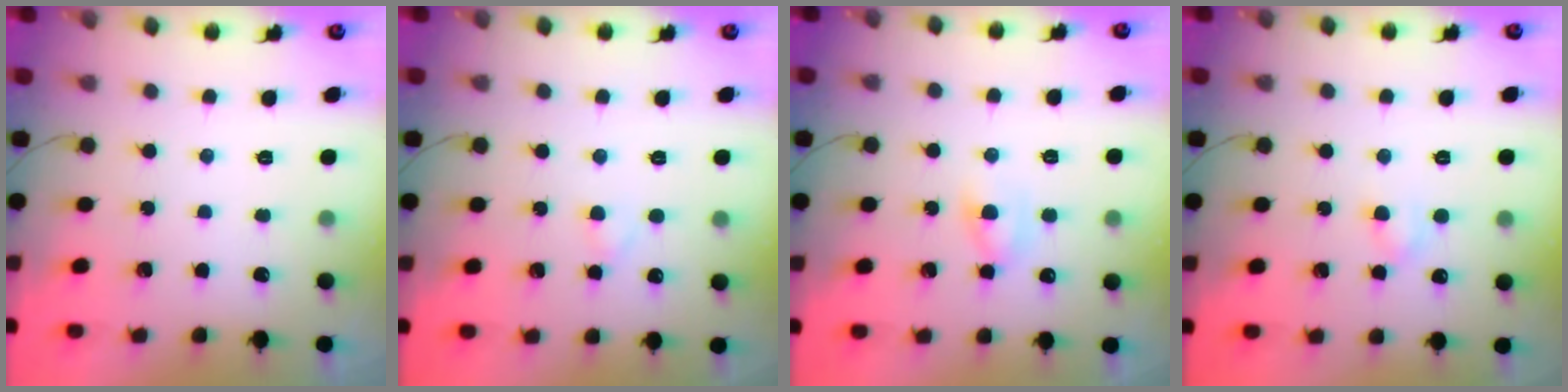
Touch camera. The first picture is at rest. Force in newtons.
{"total": 1.6, "press": 1.4, "slide": 0.7}
{"total": 3.5, "press": 3.3, "slide": 1.2}
{"total": 3.0, "press": 2.8, "slide": 1.0}